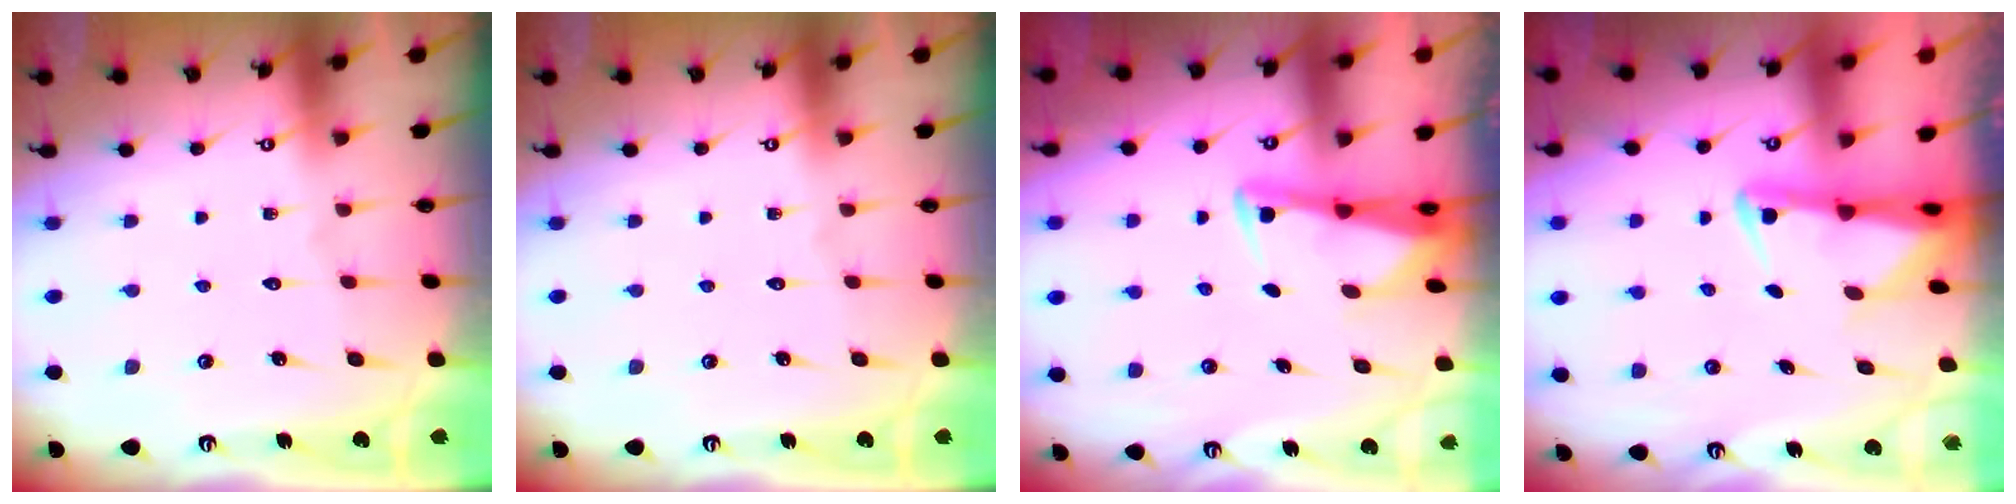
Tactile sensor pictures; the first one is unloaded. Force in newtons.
{"total": 0.0}
{"total": 2.7, "press": 2.7, "slide": 0.5}
{"total": 2.5, "press": 2.4, "slide": 0.5}